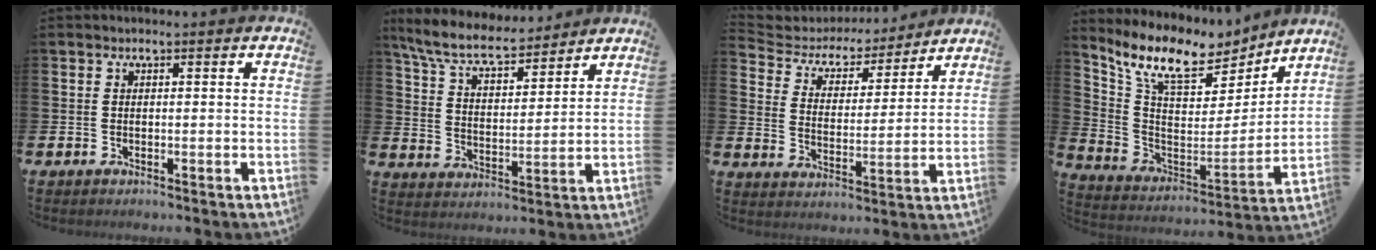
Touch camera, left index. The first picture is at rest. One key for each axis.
{"total": 8.0, "fx": 7.2, "fy": 1.9, "fz": 2.8, "tx": -0.085, "ty": -0.041, "tz": 0.128}
{"total": 5.2, "fx": 4.6, "fy": 2.3, "fz": 0.5, "tx": -0.042, "ty": -0.037, "tz": 0.074}
{"total": 10.7, "fx": 9.0, "fy": 4.0, "fz": 4.2, "tx": -0.122, "ty": -0.059, "tz": 0.157}